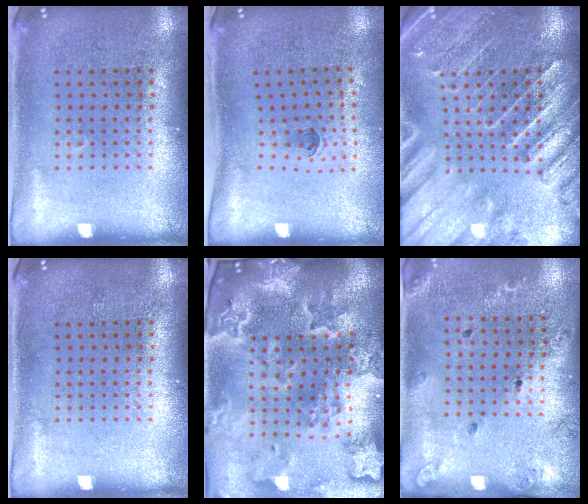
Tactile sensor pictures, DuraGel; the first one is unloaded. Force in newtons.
{"total": 0.5, "press": 0.3, "slide": 0.4}
{"total": 3.2, "press": 3.0, "slide": 1.2}
{"total": 0.0}
{"total": 4.5, "press": 3.7, "slide": 2.7}
{"total": 1.3, "press": 1.2, "slide": 0.4}